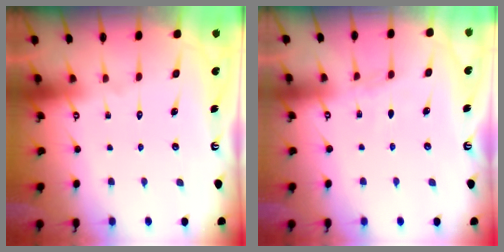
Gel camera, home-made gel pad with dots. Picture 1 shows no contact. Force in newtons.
{"total": 3.1, "press": 3.1, "slide": 0.3}